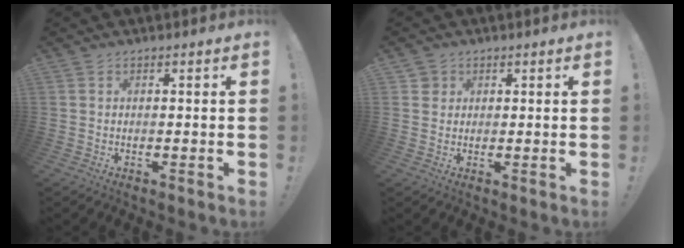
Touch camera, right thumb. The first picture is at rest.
{"total": 2.4, "force": [1.1, 2.1, 0.3], "torque": [-0.009, 0.002, 0.021]}